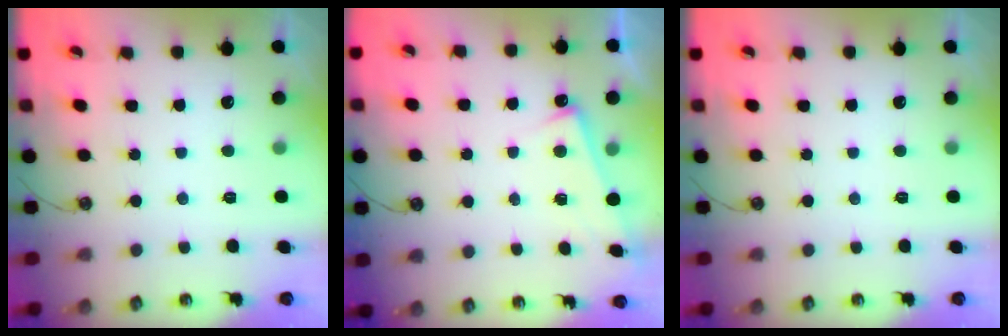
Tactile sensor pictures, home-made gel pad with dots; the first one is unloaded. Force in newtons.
{"total": 6.3, "press": 6.3, "slide": 0.2}
{"total": 0.0}